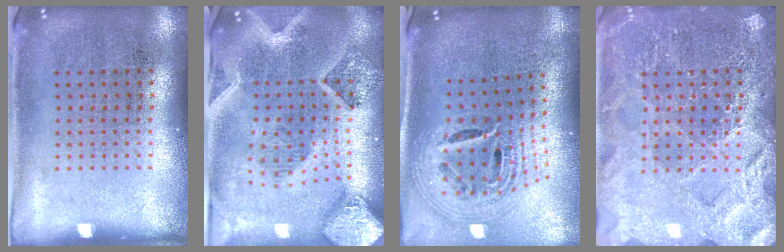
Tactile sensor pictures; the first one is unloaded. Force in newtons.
{"total": 3.0, "press": 2.6, "slide": 1.5}
{"total": 2.5, "press": 1.8, "slide": 1.8}
{"total": 3.6, "press": 3.6, "slide": 0.4}